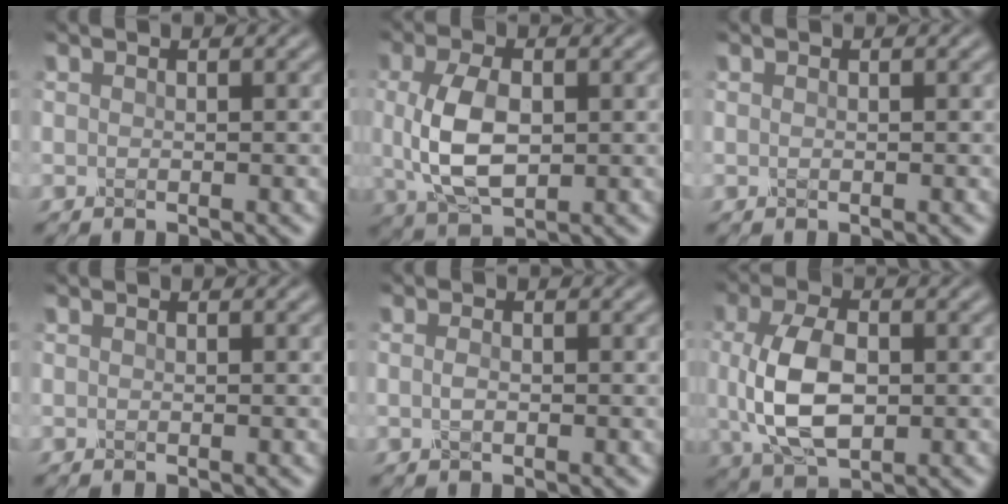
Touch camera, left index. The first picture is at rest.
{"total": 6.4, "force": [0.2, 3.5, 5.3], "torque": [-0.120, -0.002, 0.006]}
{"total": 0.0}
{"total": 0.0}
{"total": 1.0, "force": [-0.1, 0.5, 0.9], "torque": [-0.022, -0.002, -0.004]}
{"total": 7.2, "force": [-0.1, 4.1, 5.9], "torque": [-0.132, -0.002, -0.002]}